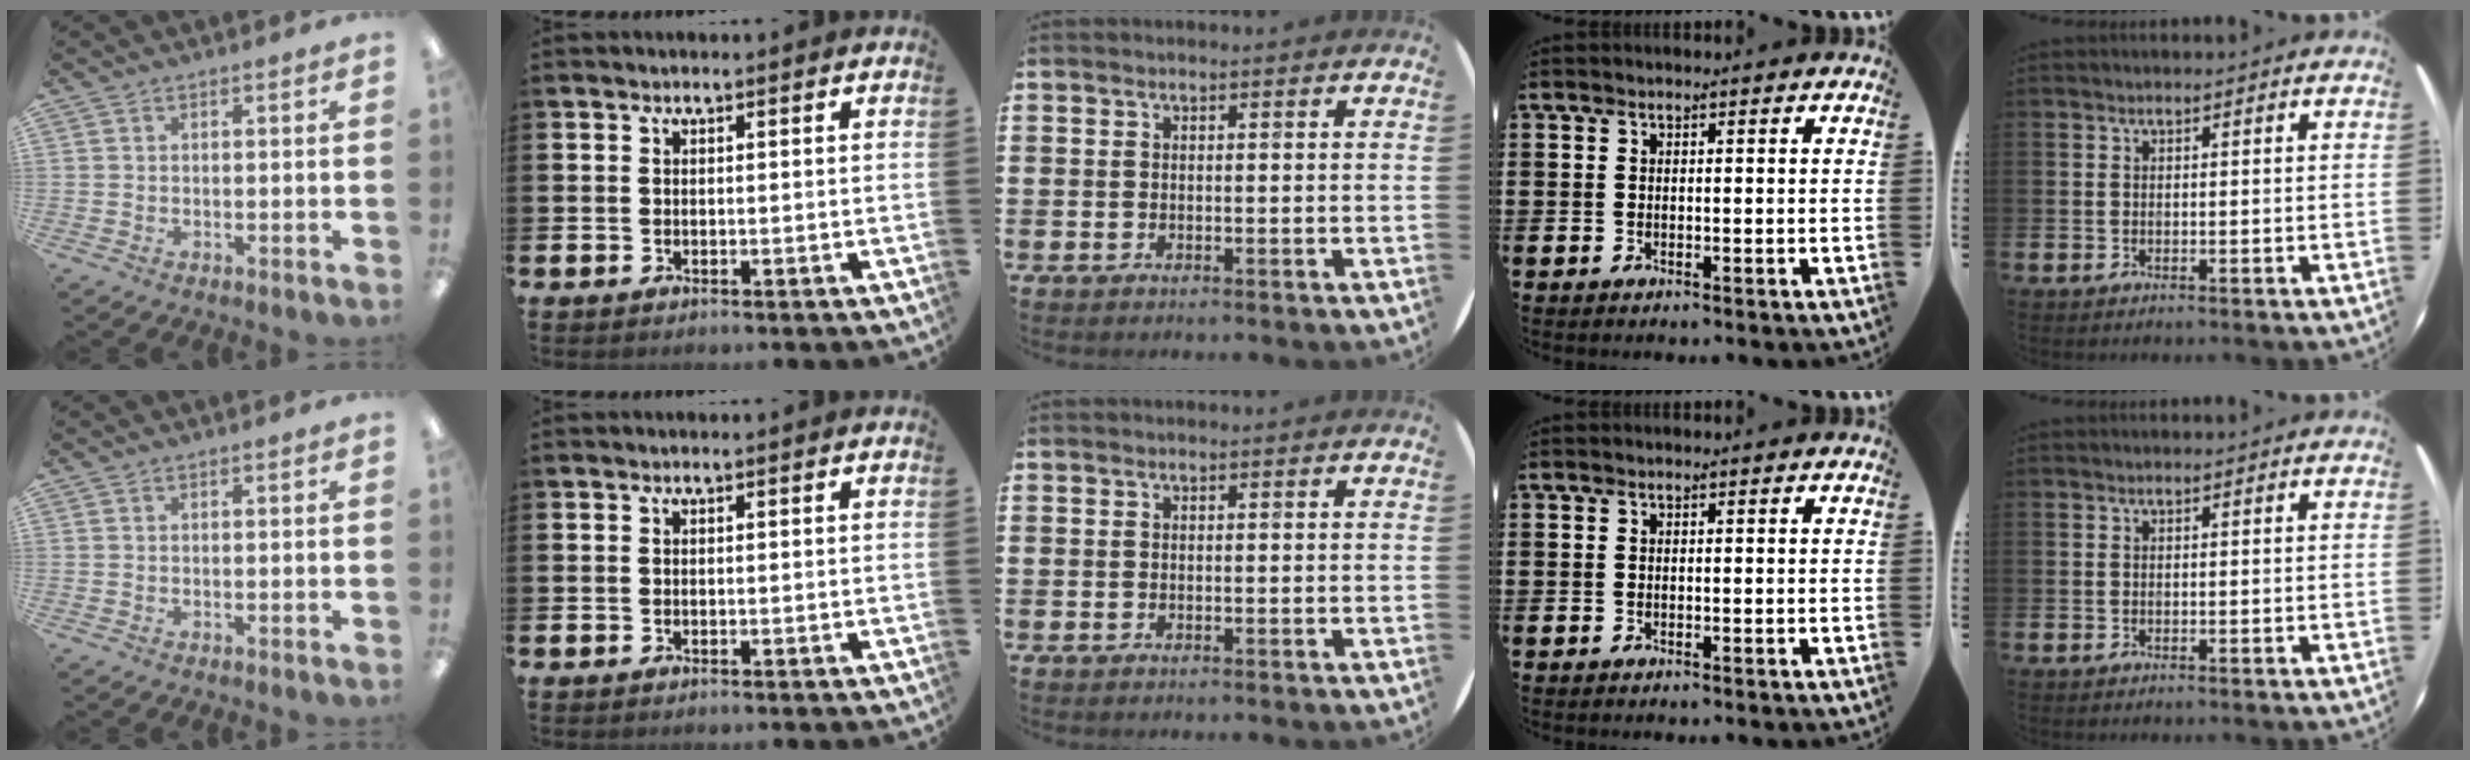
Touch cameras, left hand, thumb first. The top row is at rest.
{}